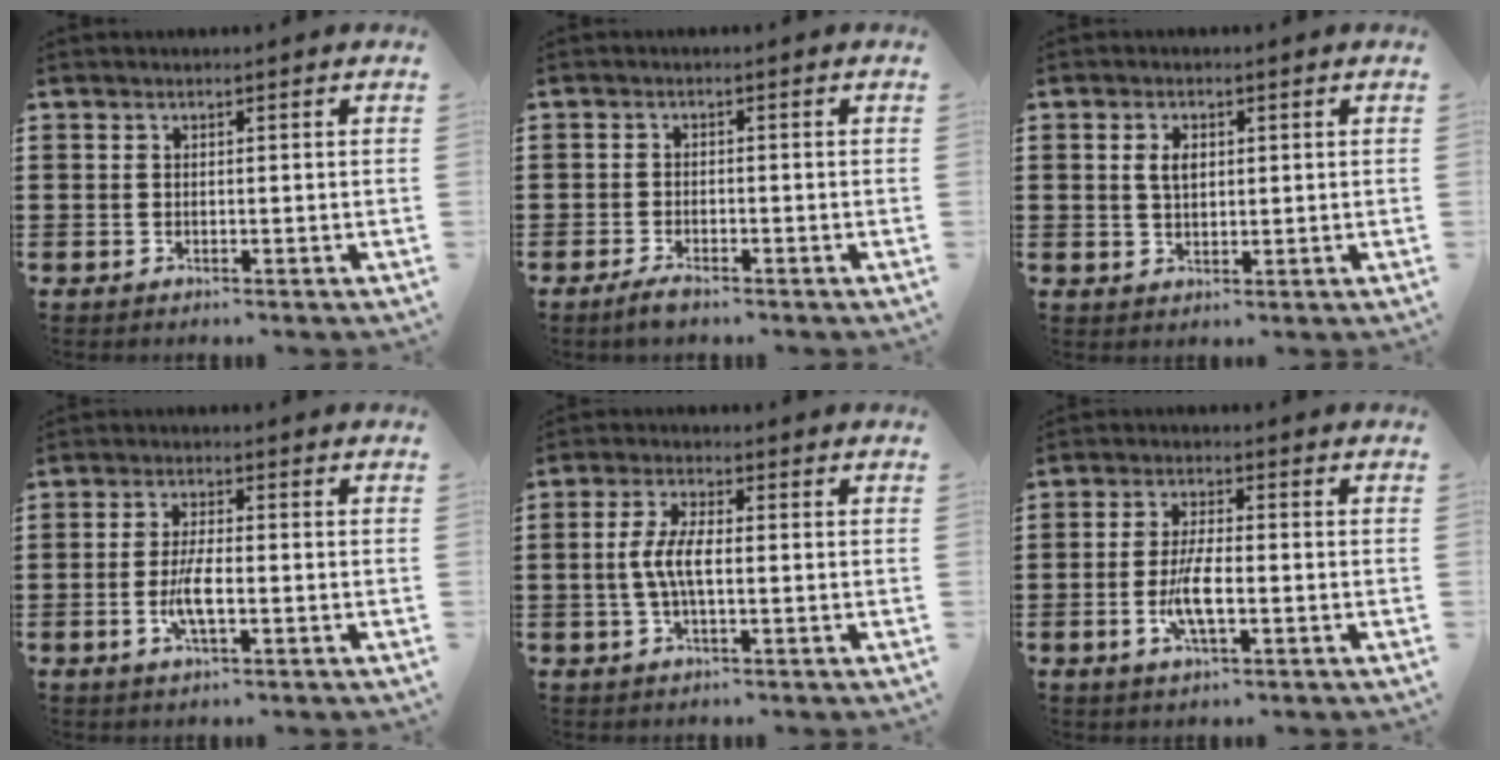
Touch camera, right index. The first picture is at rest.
{"total": 2.1, "force": [-1.8, 0.5, 0.9], "torque": [-0.025, 0.002, -0.037]}
{"total": 2.8, "force": [0.6, 1.6, 2.2], "torque": [-0.048, 0.009, 0.009]}
{"total": 4.8, "force": [-1.3, 1.2, 4.4], "torque": [-0.095, -0.005, -0.029]}
{"total": 5.2, "force": [-0.7, 1.6, 4.8], "torque": [-0.114, -0.005, -0.022]}
{"total": 5.8, "force": [-1.5, 1.6, 5.4], "torque": [-0.118, -0.008, -0.033]}